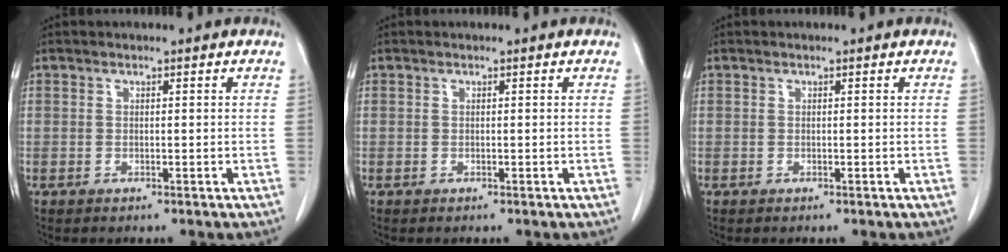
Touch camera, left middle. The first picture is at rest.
{"total": 0.0}
{"total": 0.0}